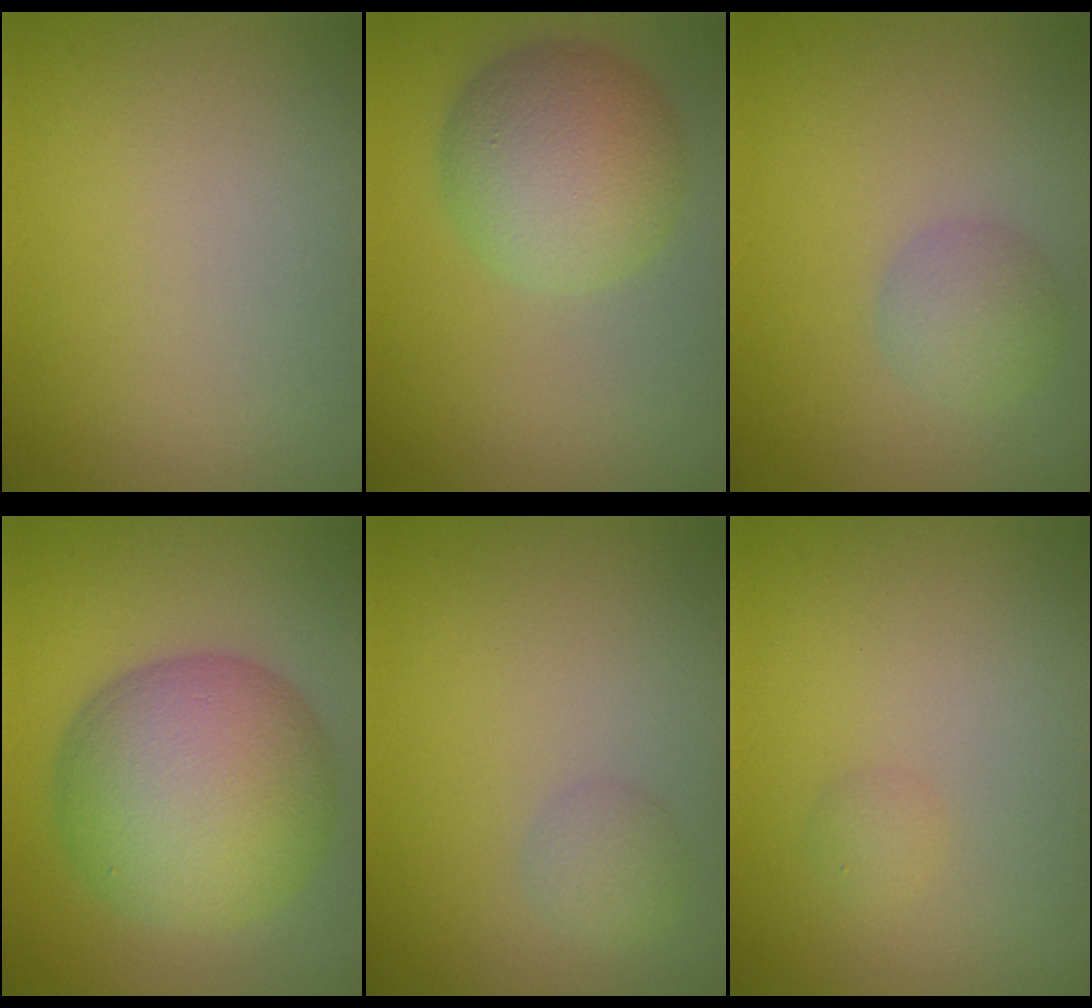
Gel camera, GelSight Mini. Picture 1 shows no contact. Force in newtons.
{"total": 6.5, "press": 6.5, "slide": 0.1}
{"total": 2.5, "press": 2.5, "slide": 0.1}
{"total": 12.2, "press": 12.2, "slide": 0.3}
{"total": 1.6, "press": 1.6, "slide": 0.1}
{"total": 0.9, "press": 0.9, "slide": 0.0}